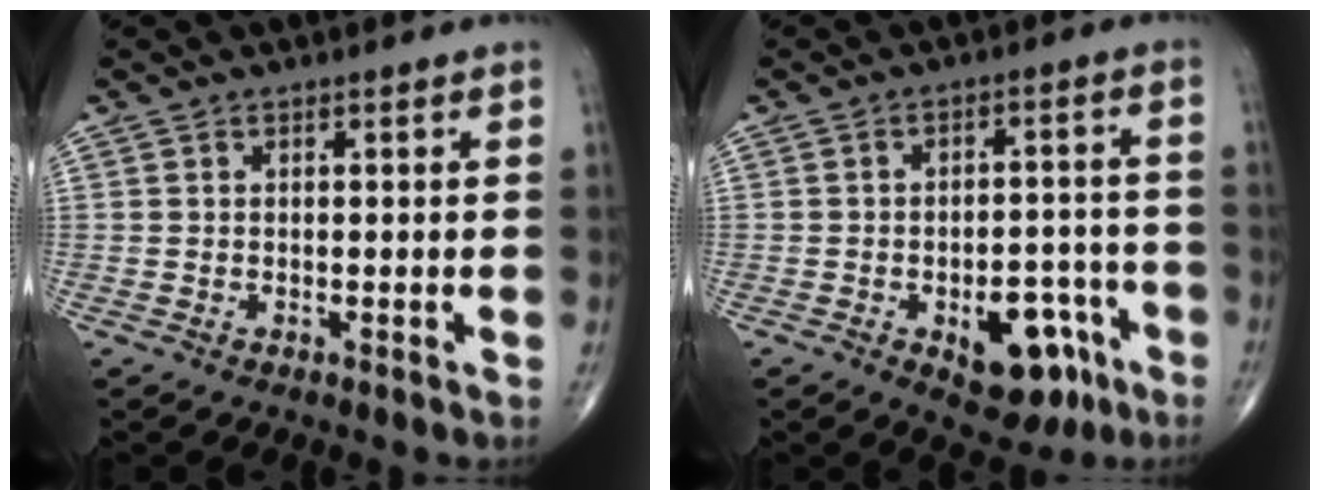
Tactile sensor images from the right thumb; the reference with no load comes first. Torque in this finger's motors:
{"motor_torque": [3.77, 1.24, 0.46, -0.69, 0.04]}